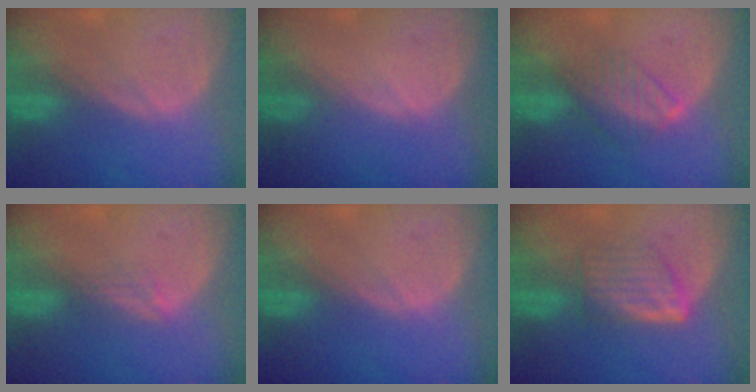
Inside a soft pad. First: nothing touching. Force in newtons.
{"total": 0.0}
{"total": 4.5, "press": 4.4, "slide": 0.7}
{"total": 1.8, "press": 1.3, "slide": 1.2}
{"total": 0.0}
{"total": 5.8, "press": 5.2, "slide": 2.4}